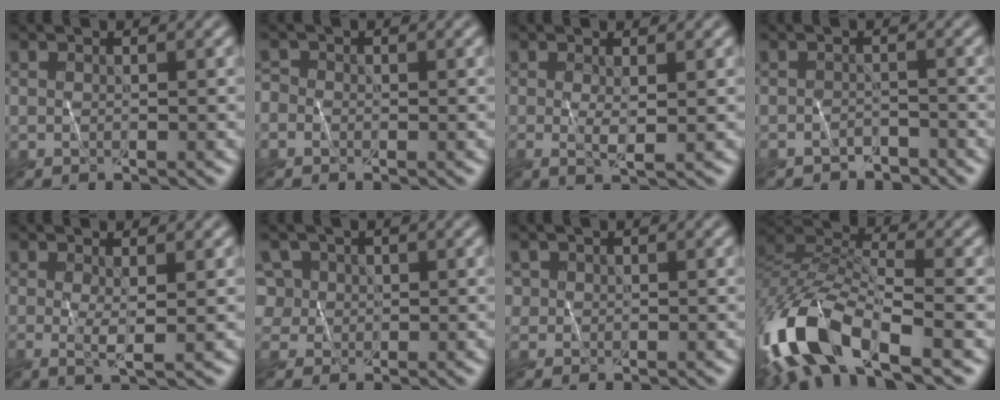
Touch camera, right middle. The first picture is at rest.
{"total": 1.0, "force": [-0.2, 0.9, 0.3], "torque": [-0.008, 0.004, -0.011]}
{"total": 1.7, "force": [0.0, 0.2, 1.7], "torque": [-0.033, -0.004, 0.002]}
{"total": 1.8, "force": [-1.8, 0.3, 0.0], "torque": [0.004, 0.004, -0.034]}
{"total": 2.0, "force": [0.0, 0.3, 2.0], "torque": [-0.038, -0.006, 0.002]}
{"total": 4.2, "force": [1.8, 3.5, 1.6], "torque": [-0.032, 0.018, 0.024]}
{"total": 0.8, "force": [0.4, 0.7, 0.0], "torque": [0.003, 0.005, 0.004]}
{"total": 11.4, "force": [-6.9, 4.6, 7.9], "torque": [-0.166, -0.001, -0.139]}